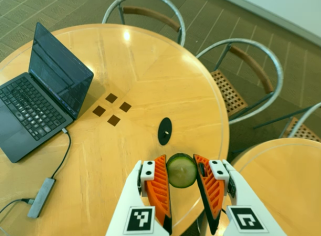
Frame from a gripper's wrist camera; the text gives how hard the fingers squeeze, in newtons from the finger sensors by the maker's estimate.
{"total": 9.1, "left": 8.9, "right": 9.3}